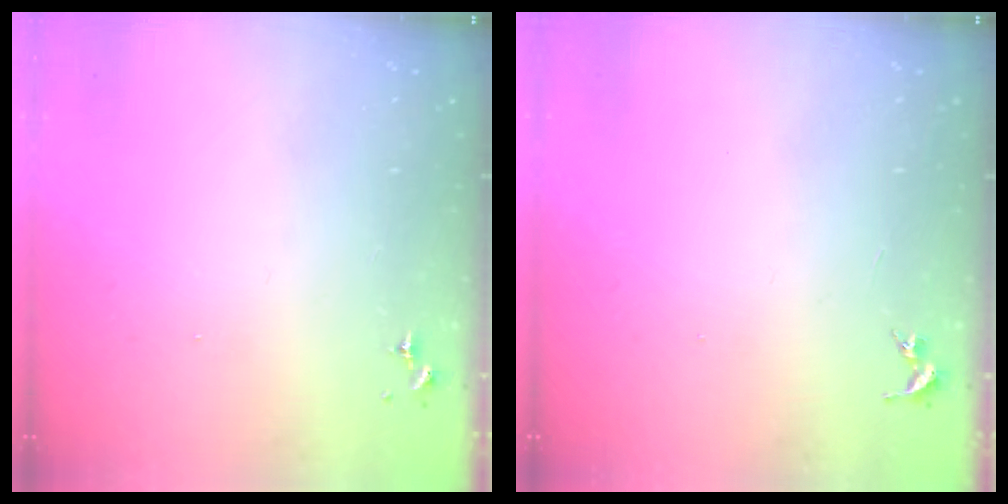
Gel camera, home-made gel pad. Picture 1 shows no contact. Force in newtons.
{"total": 0.0}